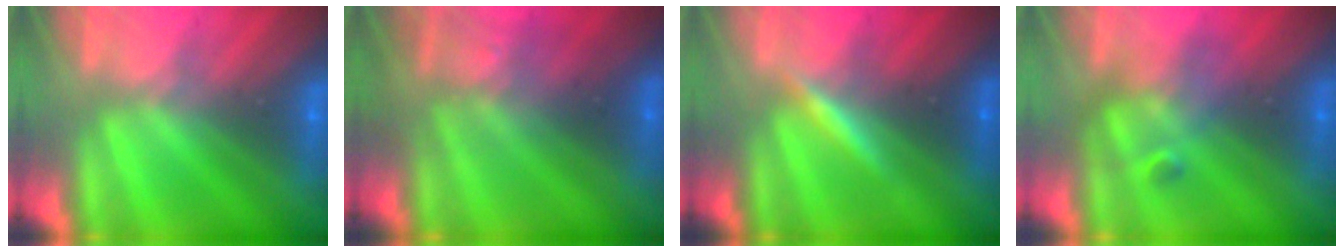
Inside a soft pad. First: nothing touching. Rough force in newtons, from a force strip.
{"total": 2.8}
{"total": 3.2}
{"total": 2.6}